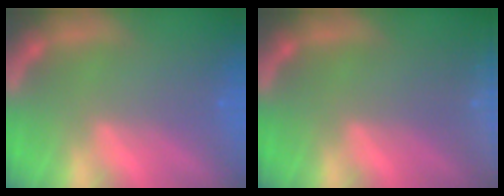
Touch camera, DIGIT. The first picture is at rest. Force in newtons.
{"total": 10.1}